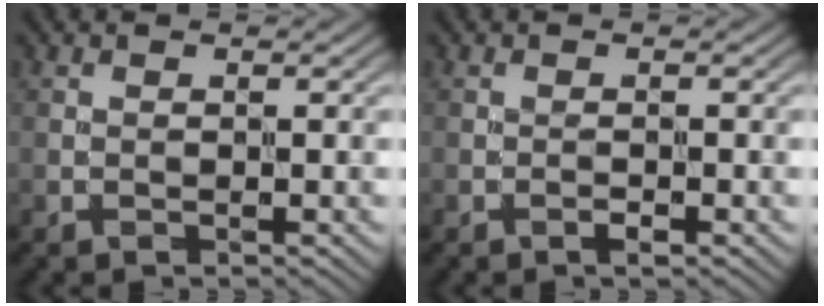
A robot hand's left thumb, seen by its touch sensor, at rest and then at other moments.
{"total": 0.8, "force": [-0.5, 0.2, 0.5], "torque": [-0.010, 0.002, -0.010]}